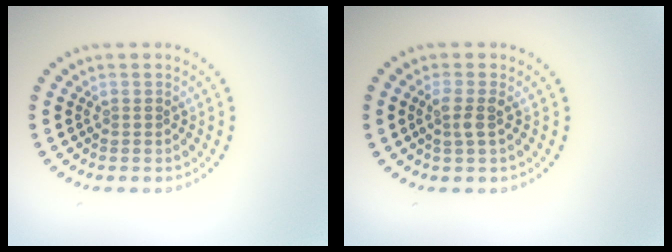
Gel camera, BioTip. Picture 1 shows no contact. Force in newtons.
{"total": 1.6, "press": 1.4, "slide": 0.8}